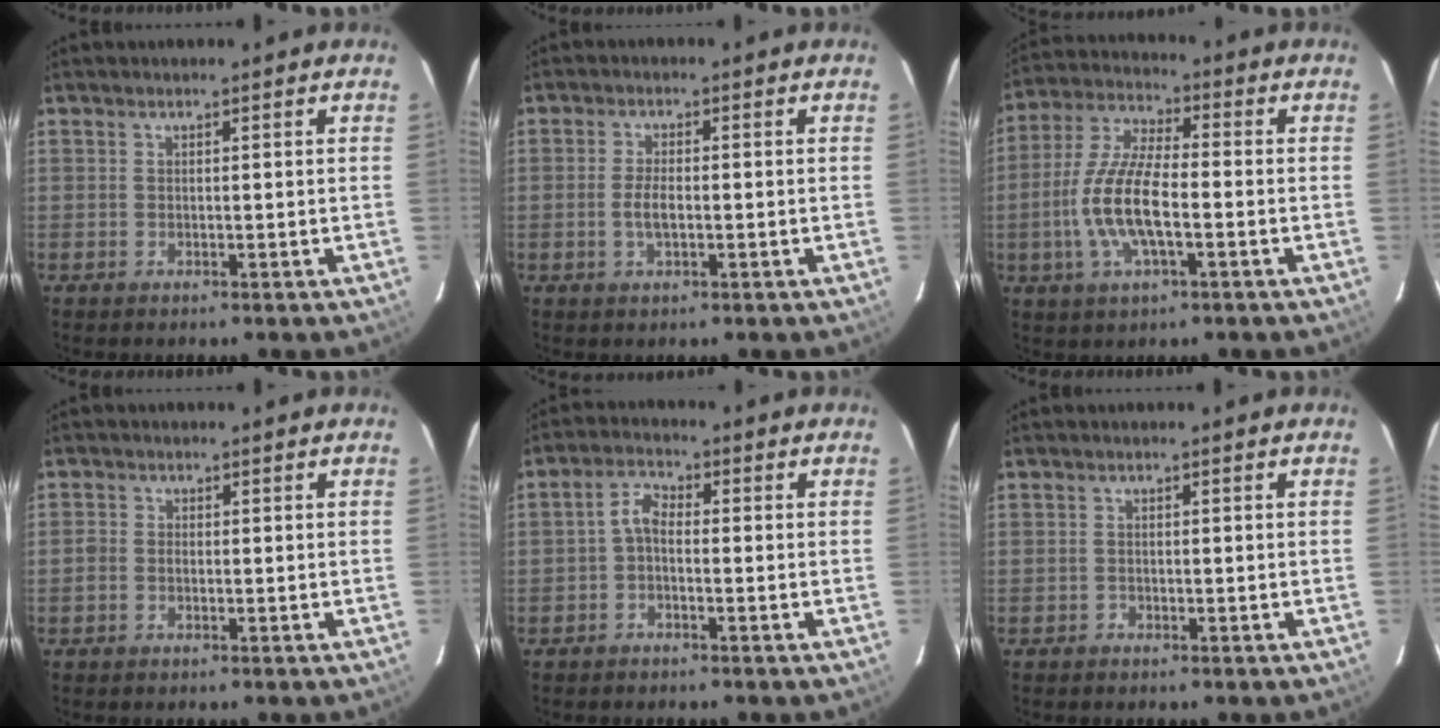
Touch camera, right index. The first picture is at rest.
{"total": 3.2, "force": [-0.7, 1.3, 2.8], "torque": [-0.059, -0.002, -0.012]}
{"total": 12.4, "force": [-3.0, 4.1, 11.3], "torque": [-0.240, -0.001, -0.061]}
{"total": 1.6, "force": [-0.7, 1.2, 0.8], "torque": [-0.016, 0.004, -0.017]}
{"total": 2.7, "force": [-1.1, 1.5, 2.0], "torque": [-0.043, 0.012, -0.025]}
{"total": 0.7, "force": [-0.6, 0.4, -0.1], "torque": [0.002, 0.003, -0.013]}